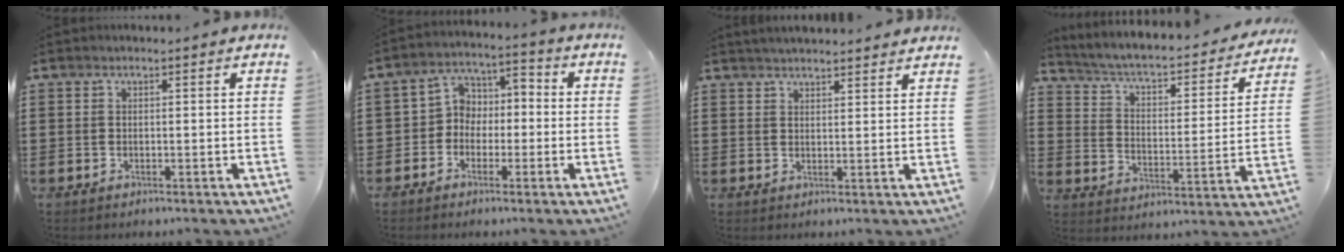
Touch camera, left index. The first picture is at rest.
{"total": 4.7, "force": [-2.4, 4.0, 1.0], "torque": [-0.041, 0.007, -0.057]}
{"total": 2.6, "force": [2.6, -0.1, 0.2], "torque": [-0.011, -0.005, 0.049]}
{"total": 3.6, "force": [2.8, 0.8, 2.1], "torque": [-0.057, -0.029, 0.036]}